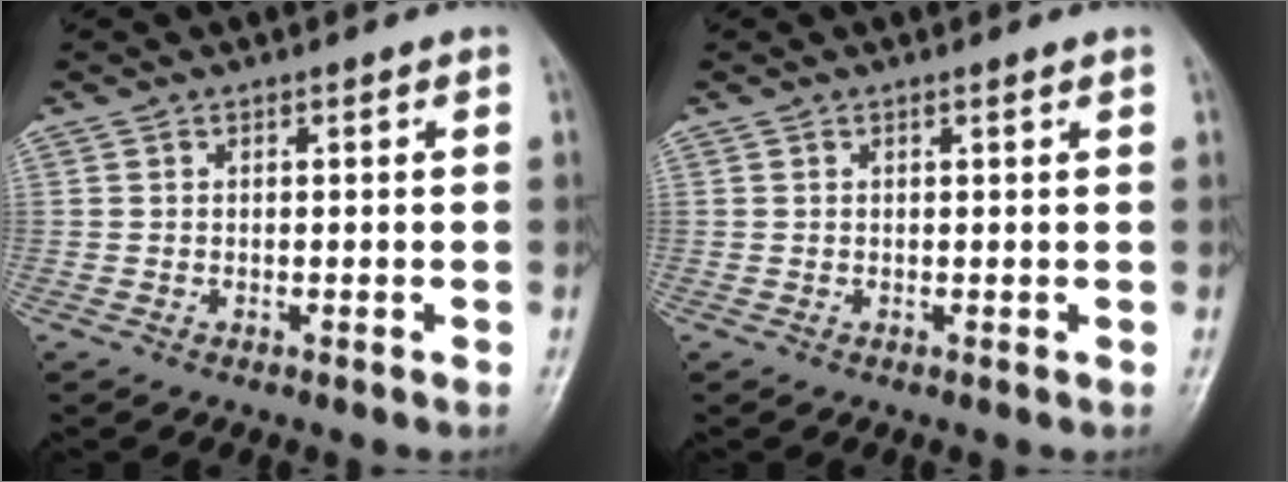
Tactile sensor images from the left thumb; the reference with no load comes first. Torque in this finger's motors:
{"motor_torque": [-0.23, -0.13, 0.03, 0.05, -0.03]}